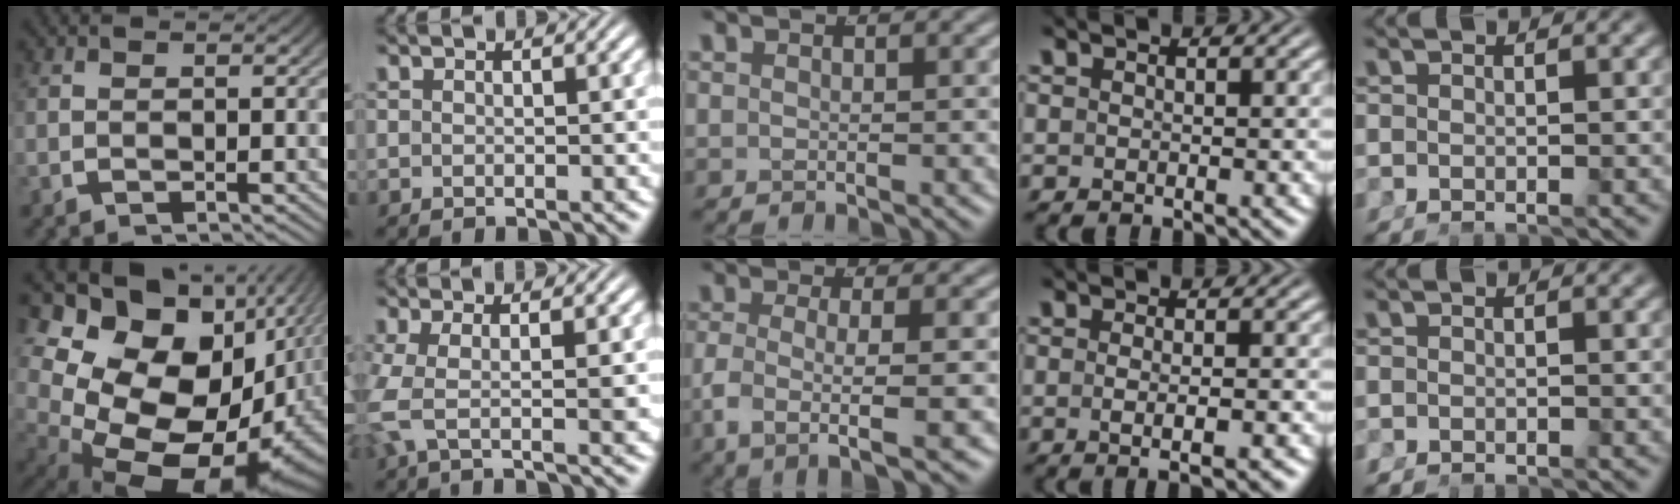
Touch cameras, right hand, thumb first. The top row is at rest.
{"thumb": {"total": 23.3, "force": [-1.8, 16.2, 16.7], "torque": [-0.292, -0.052, -0.011]}, "index": {"total": 3.7, "force": [0.2, 1.6, 3.3], "torque": [-0.088, -0.012, 0.005]}, "middle": {"total": 5.6, "force": [-1.9, 1.7, 5.0], "torque": [-0.096, -0.022, -0.019]}, "ring": {"total": 2.8, "force": [-1.4, -0.3, 2.4], "torque": [-0.043, -0.013, -0.014]}, "little": {"total": 0.6, "force": [-0.6, 0.0, 0.1], "torque": [-0.004, -0.007, -0.008]}}